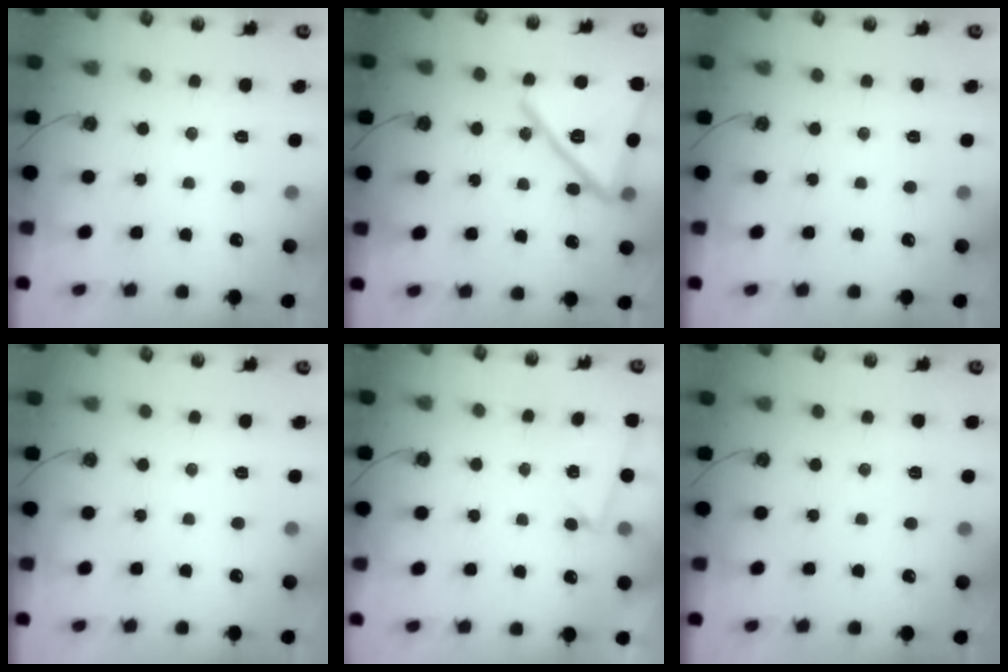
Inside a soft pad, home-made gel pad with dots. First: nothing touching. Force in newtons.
{"total": 22.0, "press": 21.9, "slide": 2.6}
{"total": 0.0}
{"total": 0.0}
{"total": 3.2, "press": 2.7, "slide": 1.7}
{"total": 2.5, "press": 1.1, "slide": 2.2}